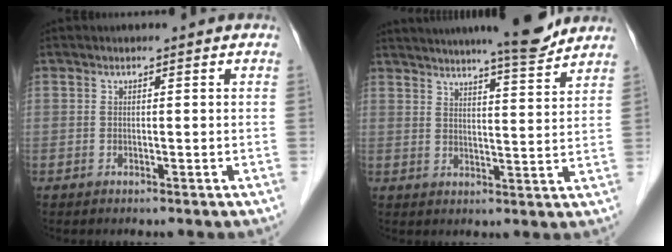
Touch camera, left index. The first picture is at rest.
{"total": 13.2, "force": [11.9, 0.1, 5.8], "torque": [-0.093, -0.002, 0.160]}